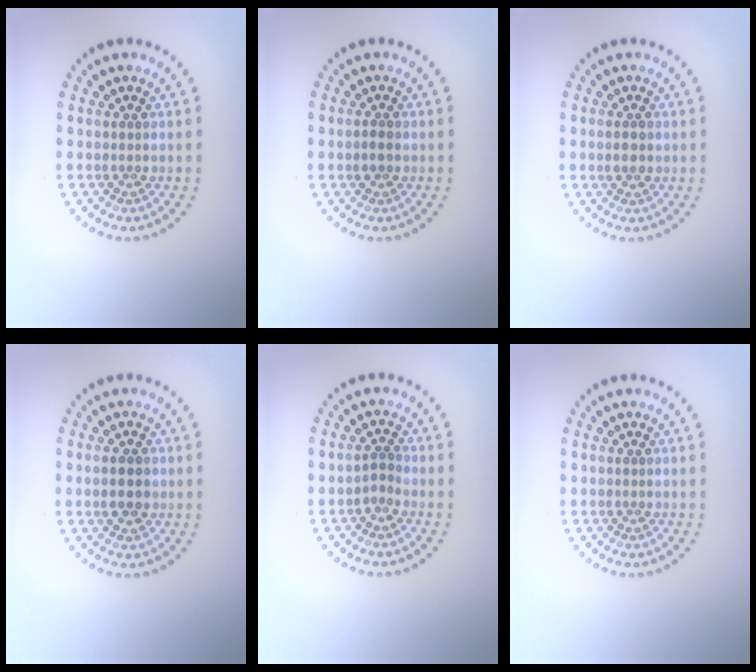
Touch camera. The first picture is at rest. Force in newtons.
{"total": 1.2, "press": 1.2, "slide": 0.2}
{"total": 1.4, "press": 1.4, "slide": 0.2}
{"total": 2.9, "press": 2.9, "slide": 0.0}
{"total": 1.0, "press": 0.8, "slide": 0.7}
{"total": 0.0}